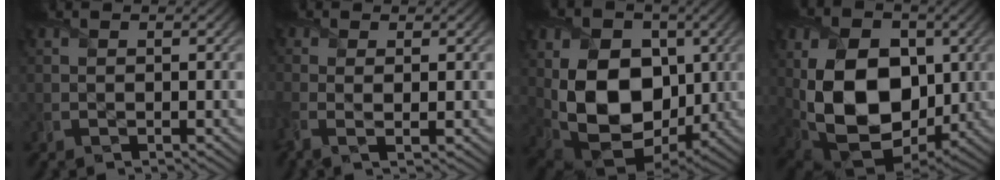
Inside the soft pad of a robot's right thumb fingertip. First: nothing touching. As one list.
[{"total": 2.9, "force": [-0.2, 0.7, 2.8], "torque": [-0.062, -0.002, -0.009]}, {"total": 15.5, "force": [0.4, 11.0, 11.0], "torque": [-0.206, -0.027, 0.013]}, {"total": 17.0, "force": [0.1, 11.7, 12.4], "torque": [-0.236, -0.024, 0.005]}]